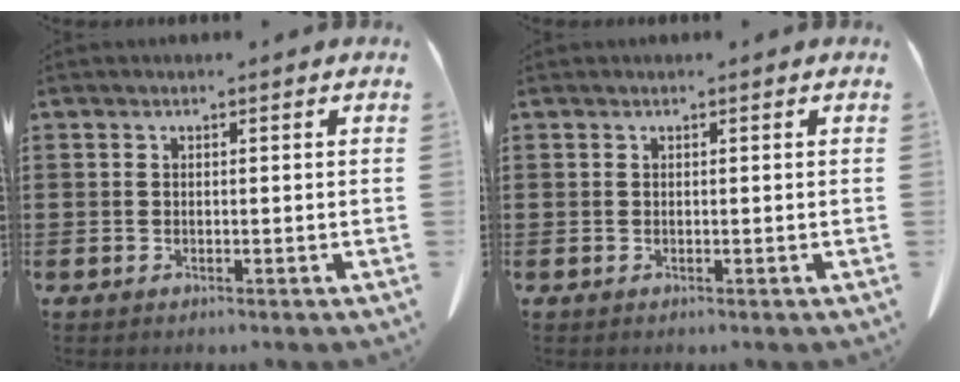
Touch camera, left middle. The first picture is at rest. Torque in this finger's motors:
{"motor_torque": [0.06, 0.39, -0.03, 0.00]}